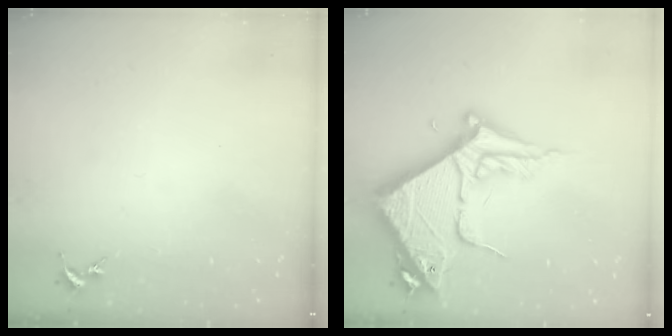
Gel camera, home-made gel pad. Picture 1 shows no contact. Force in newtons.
{"total": 10.1, "press": 10.0, "slide": 1.1}